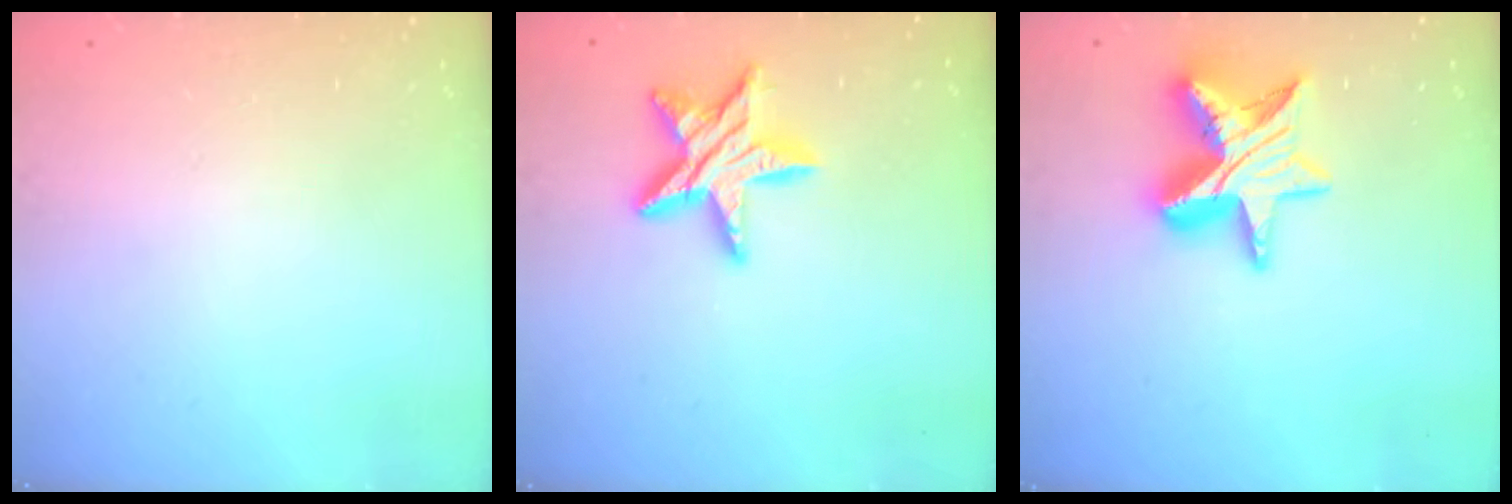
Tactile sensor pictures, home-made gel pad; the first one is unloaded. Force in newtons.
{"total": 13.0, "press": 13.0, "slide": 0.9}
{"total": 14.0, "press": 13.9, "slide": 1.1}